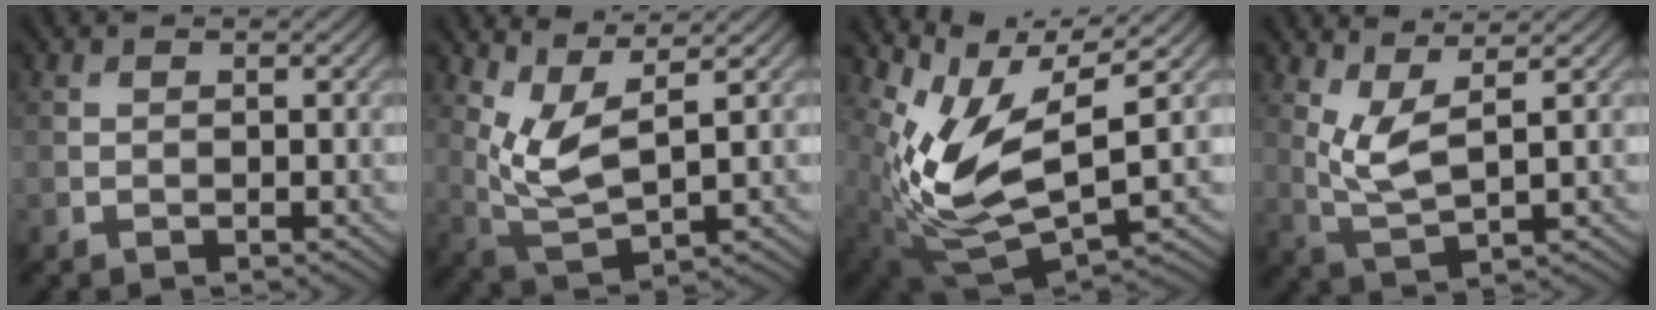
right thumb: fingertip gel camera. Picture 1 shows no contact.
{"total": 6.6, "force": [3.0, 2.2, 5.5], "torque": [-0.135, -0.005, 0.066]}
{"total": 10.9, "force": [2.6, 4.8, 9.4], "torque": [-0.211, -0.007, 0.055]}
{"total": 5.1, "force": [2.2, 1.4, 4.4], "torque": [-0.104, -0.001, 0.053]}